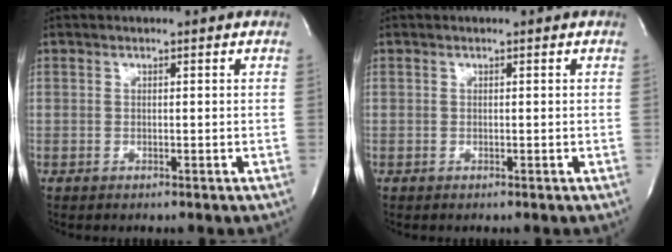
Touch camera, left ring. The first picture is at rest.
{"total": 0.0}